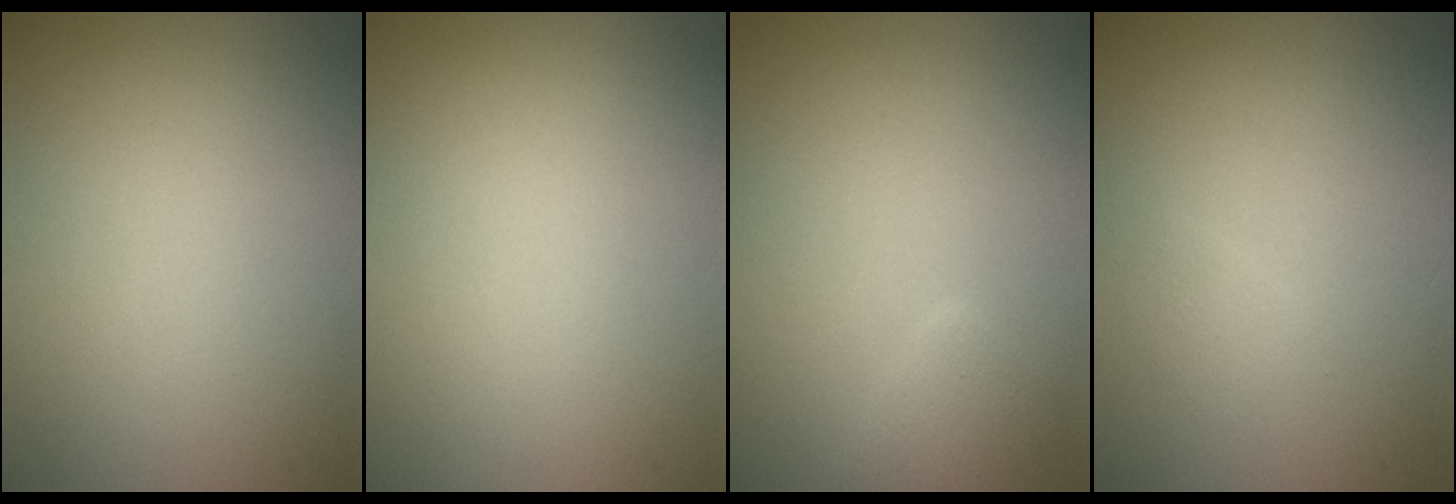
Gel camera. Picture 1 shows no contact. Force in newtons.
{"total": 0.0}
{"total": 1.7, "press": 1.7, "slide": 0.1}
{"total": 0.8, "press": 0.8, "slide": 0.0}